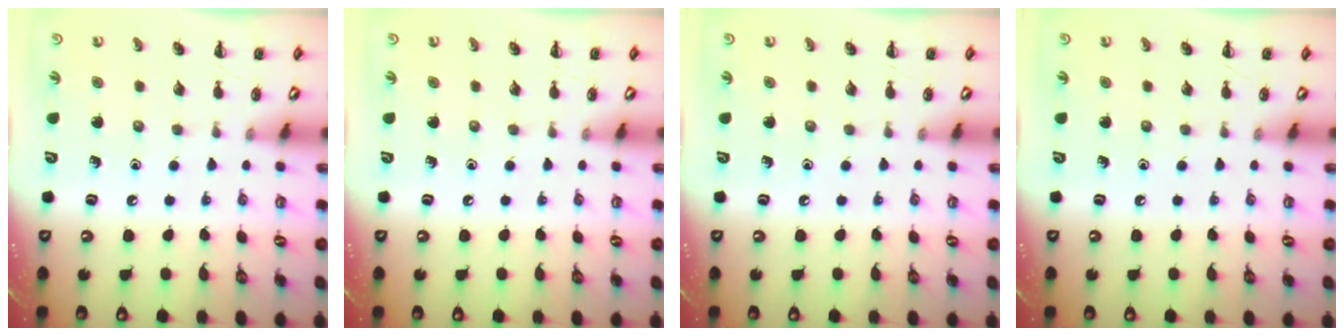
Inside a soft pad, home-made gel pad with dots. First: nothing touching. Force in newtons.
{"total": 0.0}
{"total": 0.0}
{"total": 0.0}